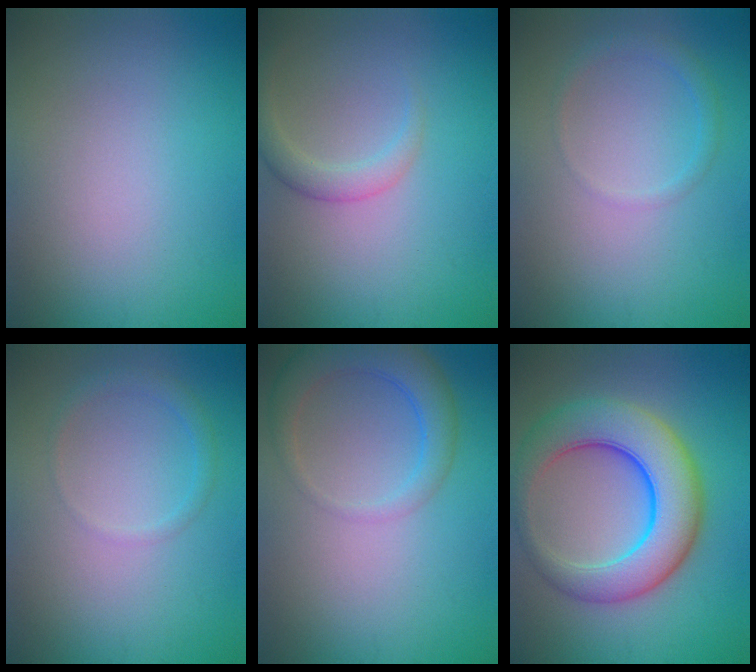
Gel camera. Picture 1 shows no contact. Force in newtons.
{"total": 2.0, "press": 2.0, "slide": 0.0}
{"total": 1.3, "press": 1.3, "slide": 0.0}
{"total": 1.3, "press": 1.3, "slide": 0.0}
{"total": 3.8, "press": 3.8, "slide": 0.2}
{"total": 9.0, "press": 9.0, "slide": 0.3}